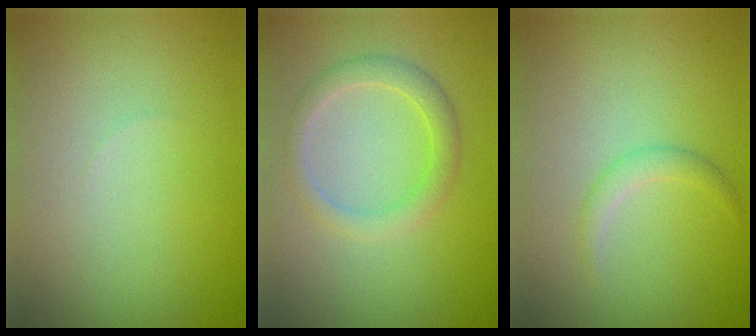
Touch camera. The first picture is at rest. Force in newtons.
{"total": 2.4, "press": 2.4, "slide": 0.2}
{"total": 1.3, "press": 1.3, "slide": 0.1}